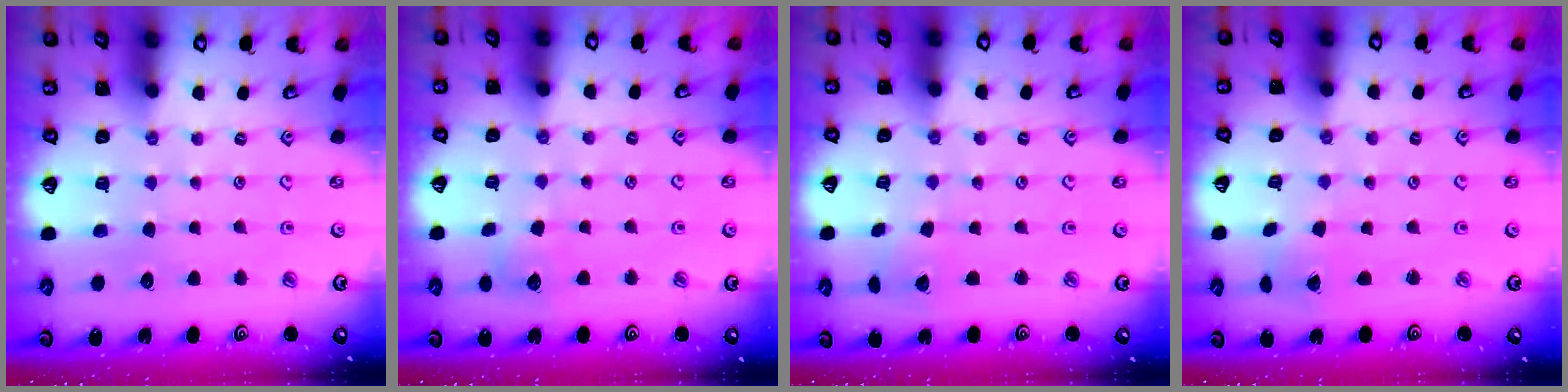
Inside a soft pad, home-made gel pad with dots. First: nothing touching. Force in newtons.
{"total": 7.5, "press": 7.5, "slide": 0.7}
{"total": 3.0, "press": 3.0, "slide": 0.2}
{"total": 2.1, "press": 2.1, "slide": 0.3}